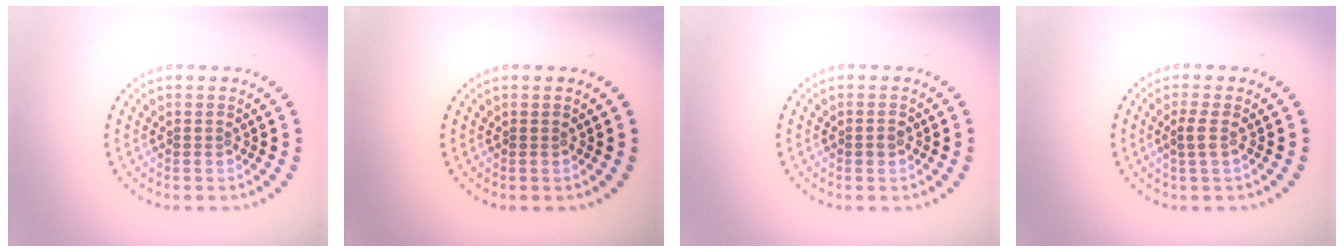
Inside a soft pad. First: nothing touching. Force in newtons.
{"total": 0.0}
{"total": 0.9, "press": 0.9, "slide": 0.2}
{"total": 1.2, "press": 1.0, "slide": 0.7}